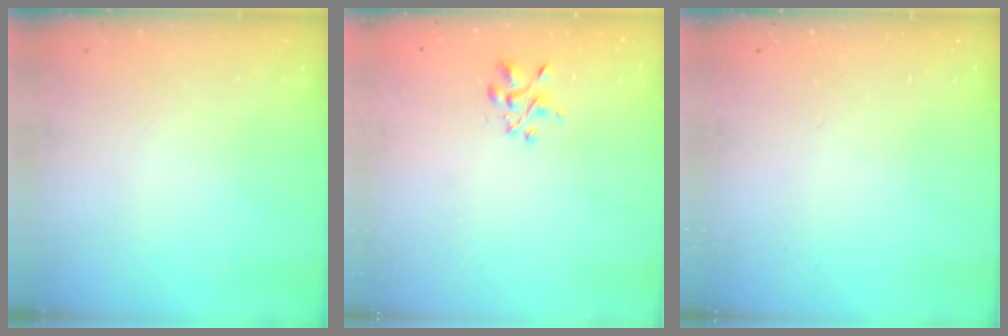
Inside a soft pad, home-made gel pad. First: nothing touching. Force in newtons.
{"total": 1.7, "press": 1.6, "slide": 0.7}
{"total": 0.0}